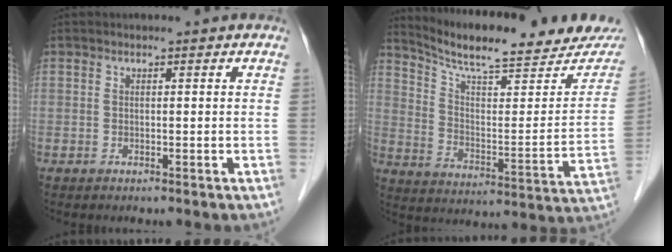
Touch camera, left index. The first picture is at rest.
{"total": 21.4, "force": [19.3, 2.8, 8.8], "torque": [-0.138, -0.042, 0.268]}